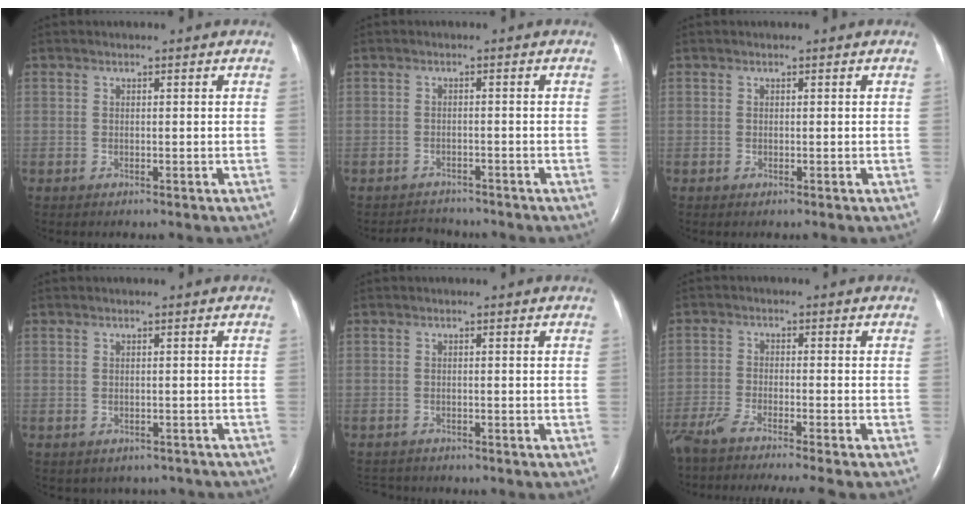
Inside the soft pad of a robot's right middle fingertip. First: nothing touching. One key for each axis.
{"total": 3.3, "fx": -3.2, "fy": 0.7, "fz": -0.4, "tx": -0.001, "ty": -0.005, "tz": -0.049}
{"total": 0.0}
{"total": 5.9, "fx": -4.8, "fy": 3.1, "fz": 1.2, "tx": -0.012, "ty": 0.012, "tz": -0.046}
{"total": 2.3, "fx": -2.2, "fy": 0.7, "fz": -0.1, "tx": -0.001, "ty": -0.009, "tz": -0.035}
{"total": 12.2, "fx": -10.6, "fy": -1.0, "fz": 5.8, "tx": -0.076, "ty": -0.031, "tz": -0.168}